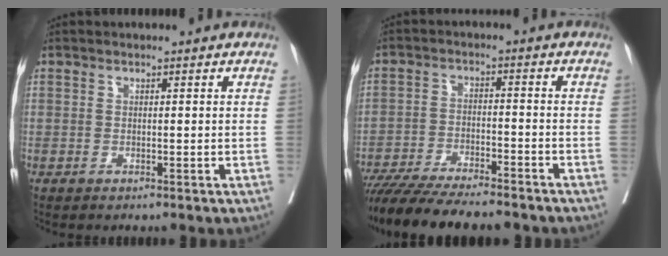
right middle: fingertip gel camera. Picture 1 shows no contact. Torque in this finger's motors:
{"motor_torque": [1.07, -1.07, 0.51, 0.12]}